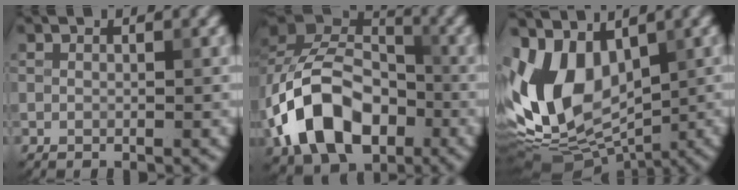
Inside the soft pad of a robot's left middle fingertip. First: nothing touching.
{"total": 11.8, "force": [-4.0, 7.9, 7.9], "torque": [-0.148, 0.008, -0.083]}
{"total": 12.0, "force": [0.3, 8.0, 9.0], "torque": [-0.181, -0.004, 0.001]}